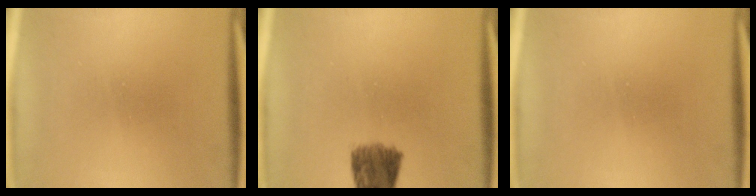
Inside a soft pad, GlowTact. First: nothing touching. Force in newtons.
{"total": 7.4}
{"total": 0.0}